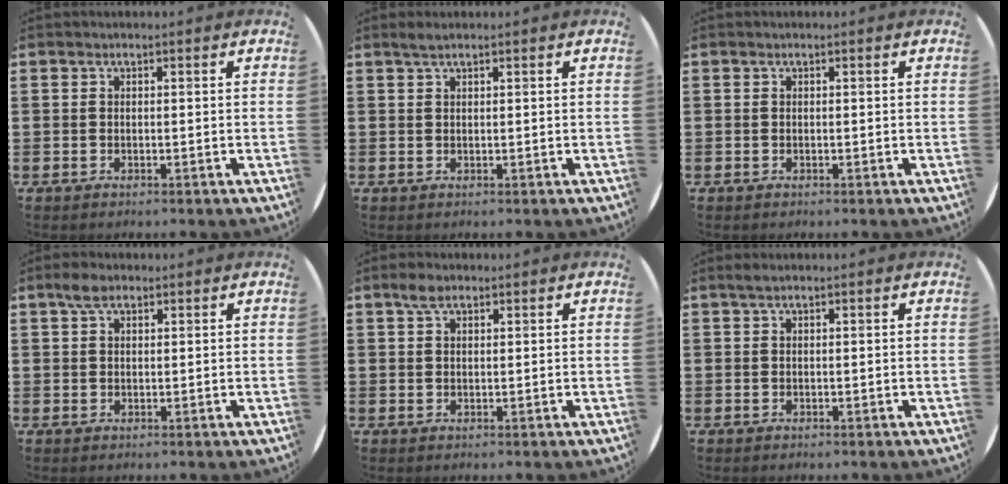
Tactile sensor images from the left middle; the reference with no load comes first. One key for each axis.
{"total": 1.0, "fx": 0.8, "fy": 0.0, "fz": 0.6, "tx": -0.012, "ty": 0.002, "tz": 0.015}
{"total": 0.0}
{"total": 2.8, "fx": 1.9, "fy": 1.4, "fz": 1.4, "tx": -0.023, "ty": 0.004, "tz": 0.034}
{"total": 2.4, "fx": 1.7, "fy": 1.2, "fz": 1.1, "tx": -0.018, "ty": 0.003, "tz": 0.029}
{"total": 0.6, "fx": 0.4, "fy": 0.0, "fz": 0.4, "tx": -0.009, "ty": 0.001, "tz": 0.007}